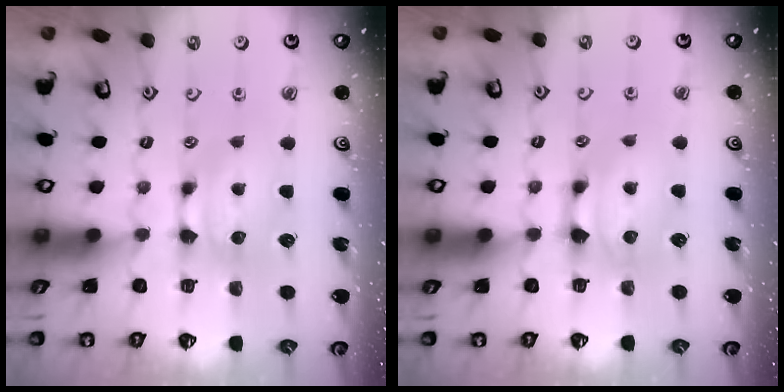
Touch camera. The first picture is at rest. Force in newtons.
{"total": 1.5, "press": 1.2, "slide": 0.9}